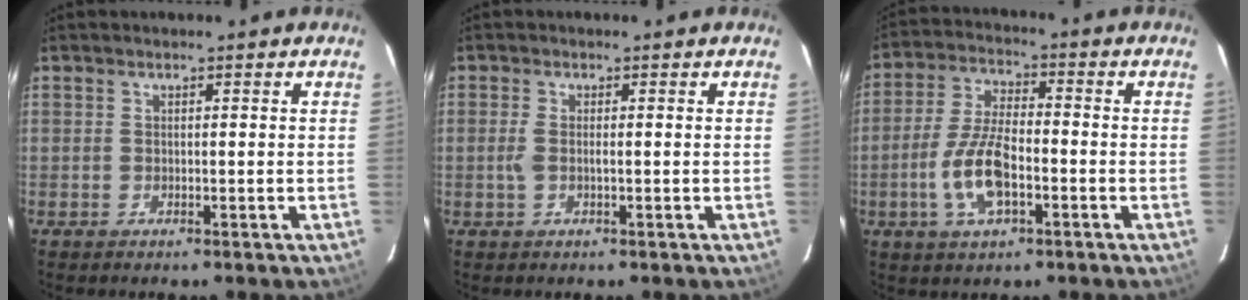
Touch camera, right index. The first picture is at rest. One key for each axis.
{"total": 2.2, "fx": -0.3, "fy": 0.5, "fz": 2.1, "tx": -0.046, "ty": -0.003, "tz": -0.005}
{"total": 10.5, "fx": -3.5, "fy": 4.2, "fz": 9.0, "tx": -0.189, "ty": 0.001, "tz": -0.066}